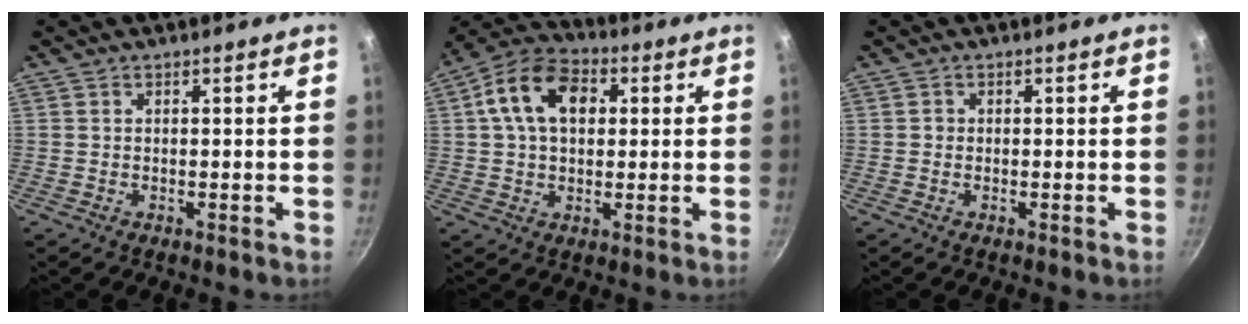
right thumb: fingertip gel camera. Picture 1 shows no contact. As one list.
[{"total": 12.9, "force": [3.0, 8.8, 9.0], "torque": [-0.132, 0.019, 0.033]}, {"total": 0.6, "force": [-0.1, 0.6, 0.1], "torque": [0.003, 0.002, -0.005]}]